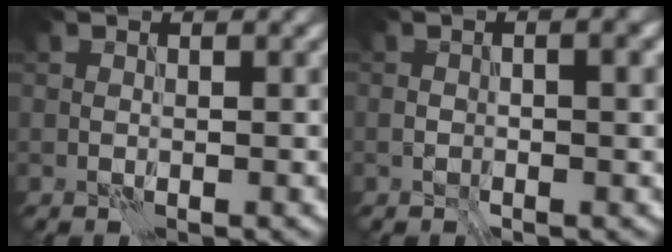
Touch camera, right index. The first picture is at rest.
{"total": 2.7, "force": [-0.3, 0.8, 2.6], "torque": [-0.045, -0.001, -0.007]}